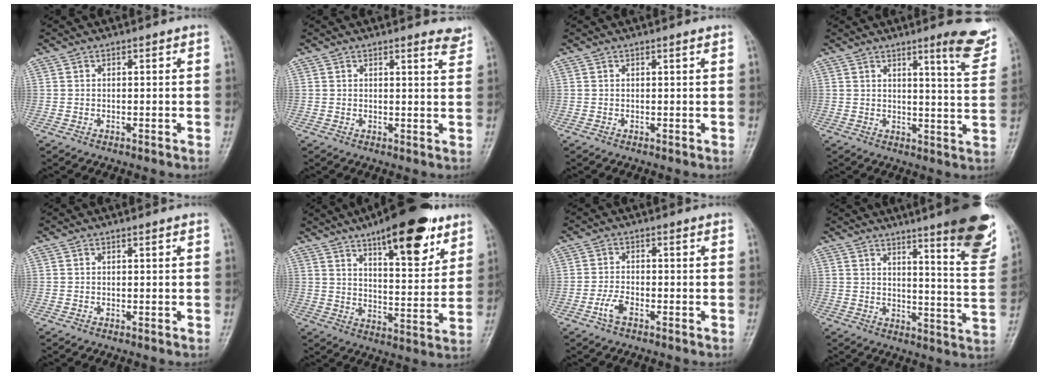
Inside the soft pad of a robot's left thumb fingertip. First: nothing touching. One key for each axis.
{"total": 3.1, "fx": 2.8, "fy": 0.5, "fz": 1.2, "tx": -0.008, "ty": -0.022, "tz": 0.022}
{"total": 0.6, "fx": 0.4, "fy": -0.1, "fz": 0.4, "tx": -0.012, "ty": -0.002, "tz": 0.009}
{"total": 8.9, "fx": 6.0, "fy": 1.0, "fz": 6.6, "tx": -0.068, "ty": -0.040, "tz": 0.074}
{"total": 0.0}
{"total": 18.1, "fx": 11.0, "fy": 6.1, "fz": 13.0, "tx": -0.154, "ty": -0.050, "tz": 0.167}
{"total": 3.0, "fx": -1.7, "fy": 1.2, "fz": 2.2, "tx": -0.049, "ty": 0.012, "tz": -0.035}
{"total": 17.1, "fx": 11.0, "fy": 2.3, "fz": 12.9, "tx": -0.140, "ty": -0.070, "tz": 0.141}